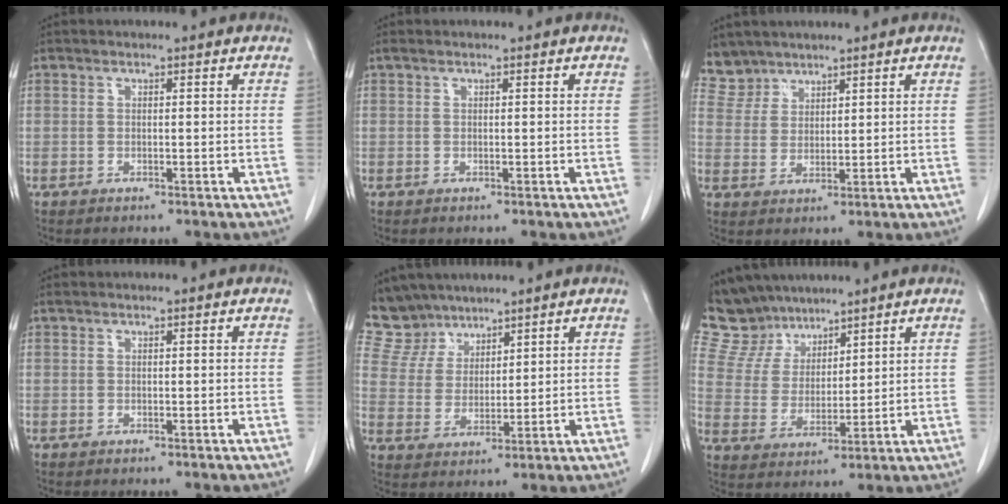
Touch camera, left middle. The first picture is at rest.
{"total": 0.0}
{"total": 4.1, "force": [3.7, 1.6, -0.7], "torque": [0.018, 0.004, 0.080]}
{"total": 0.0}
{"total": 6.8, "force": [6.1, 3.0, -0.2], "torque": [-0.005, 0.007, 0.134]}
{"total": 10.0, "force": [9.0, 4.0, 1.8], "torque": [-0.052, 0.019, 0.185]}